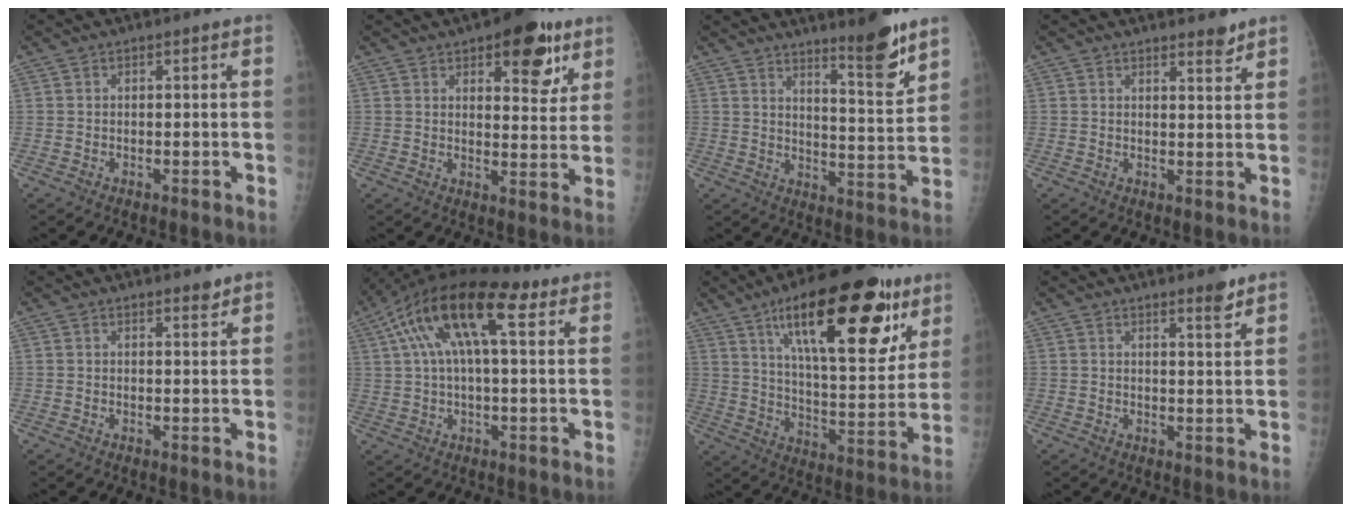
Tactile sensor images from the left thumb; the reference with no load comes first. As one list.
[{"total": 12.4, "force": [6.7, 5.6, 8.7], "torque": [-0.071, -0.027, 0.087]}, {"total": 10.6, "force": [7.7, 1.4, 7.1], "torque": [-0.089, -0.068, 0.121]}, {"total": 2.8, "force": [2.4, 0.6, 1.3], "torque": [-0.011, -0.020, 0.034]}, {"total": 2.0, "force": [1.7, 0.4, 1.0], "torque": [-0.009, -0.012, 0.024]}, {"total": 16.1, "force": [6.0, 6.0, 13.6], "torque": [-0.247, 0.034, 0.098]}, {"total": 27.1, "force": [14.2, 9.8, 21.0], "torque": [-0.272, -0.038, 0.220]}, {"total": 3.7, "force": [2.9, 0.5, 2.3], "torque": [-0.027, -0.023, 0.041]}]